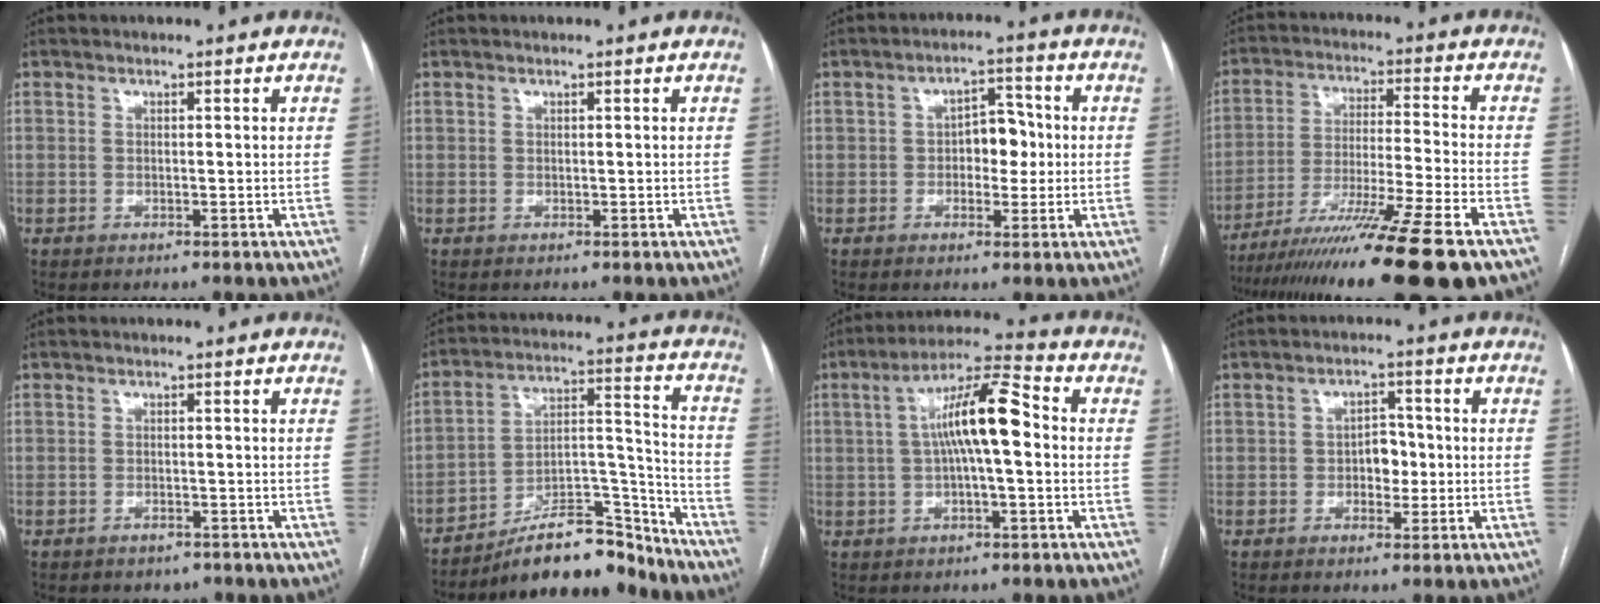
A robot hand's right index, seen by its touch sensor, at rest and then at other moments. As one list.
[{"total": 0.0}, {"total": 5.4, "force": [-0.2, 3.1, 4.4], "torque": [-0.061, 0.017, -0.004]}, {"total": 19.5, "force": [-14.5, -2.0, 12.9], "torque": [-0.198, -0.046, -0.242]}, {"total": 2.0, "force": [-1.6, 1.0, 0.3], "torque": [-0.012, 0.001, -0.020]}, {"total": 19.8, "force": [-16.8, 5.5, 9.0], "torque": [-0.131, 0.045, -0.272]}, {"total": 10.9, "force": [0.6, 1.8, 10.7], "torque": [-0.192, 0.031, 0.006]}, {"total": 3.8, "force": [-0.6, 2.4, 2.9], "torque": [-0.040, 0.011, -0.010]}]